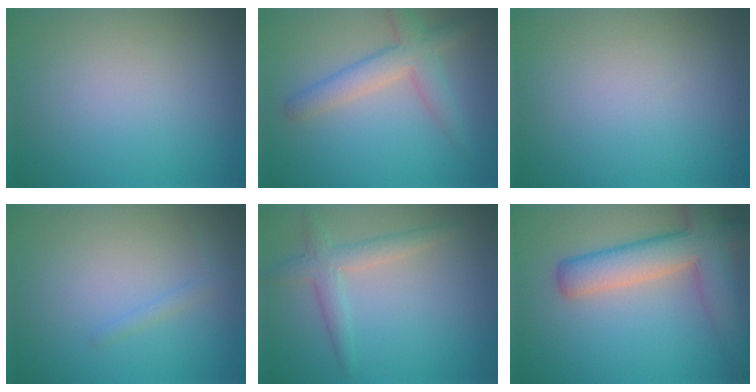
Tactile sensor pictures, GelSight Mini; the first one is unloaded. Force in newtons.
{"total": 4.0, "press": 4.0, "slide": 0.3}
{"total": 0.0}
{"total": 0.8, "press": 0.8, "slide": 0.0}
{"total": 2.7, "press": 2.7, "slide": 0.1}
{"total": 7.1, "press": 7.1, "slide": 0.5}